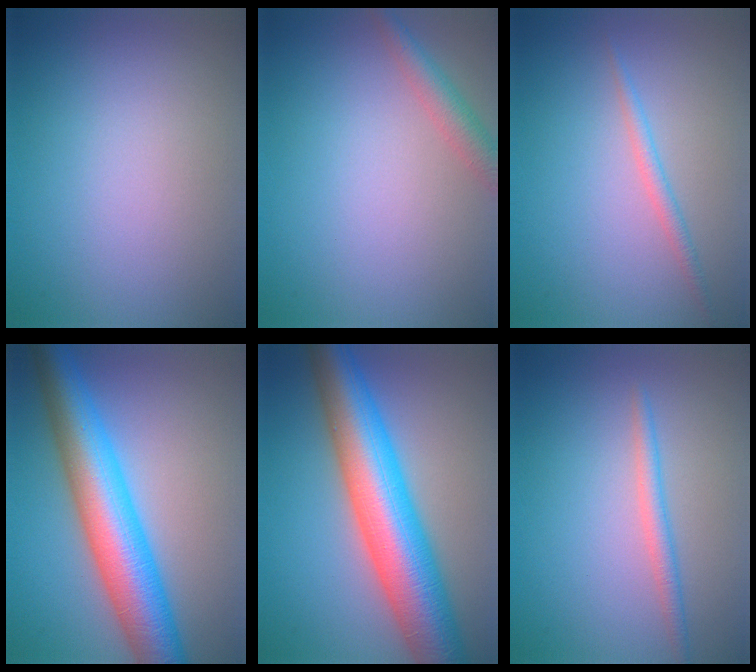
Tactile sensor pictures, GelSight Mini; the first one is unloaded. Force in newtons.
{"total": 2.4, "press": 2.4, "slide": 0.1}
{"total": 1.4, "press": 1.4, "slide": 0.0}
{"total": 9.5, "press": 9.5, "slide": 0.1}
{"total": 11.5, "press": 11.5, "slide": 0.3}
{"total": 1.8, "press": 1.7, "slide": 0.1}